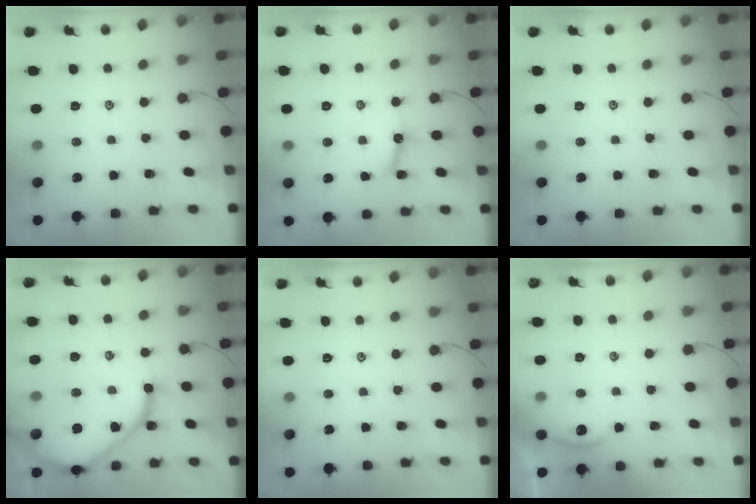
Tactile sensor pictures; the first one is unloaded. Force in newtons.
{"total": 8.0, "press": 8.0, "slide": 0.2}
{"total": 0.0}
{"total": 14.0, "press": 13.9, "slide": 1.2}
{"total": 0.0}
{"total": 2.5, "press": 2.5, "slide": 0.3}